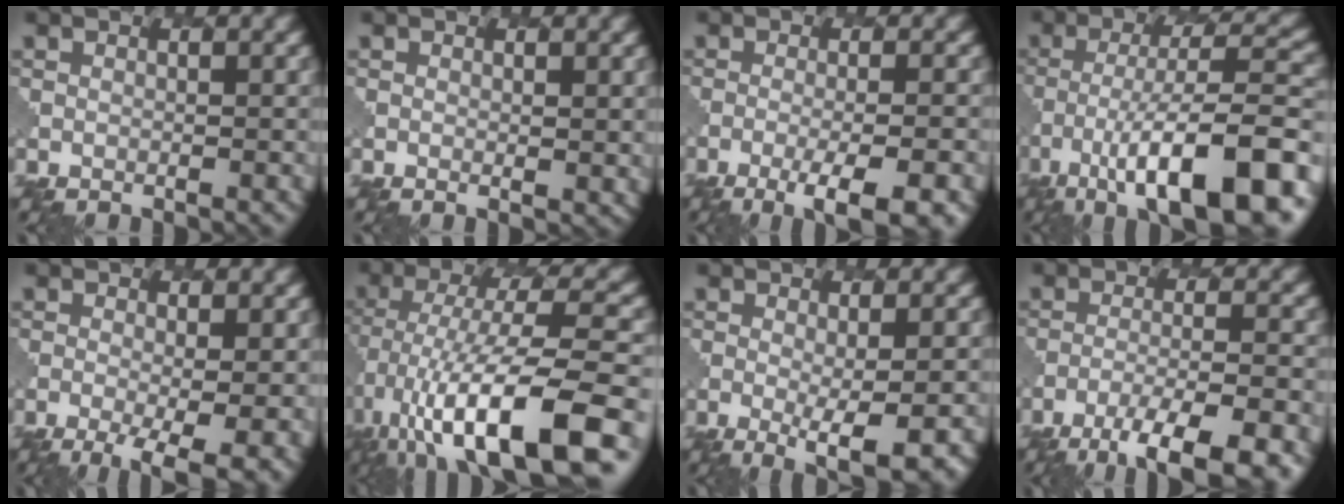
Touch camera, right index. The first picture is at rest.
{"total": 1.2, "force": [0.3, 0.4, 1.1], "torque": [-0.017, -0.006, 0.006]}
{"total": 6.1, "force": [-3.3, 1.5, 4.9], "torque": [-0.071, -0.004, -0.047]}
{"total": 13.7, "force": [-7.4, 3.7, 10.9], "torque": [-0.180, 0.005, -0.119]}
{"total": 7.4, "force": [-2.7, 2.6, 6.3], "torque": [-0.090, -0.014, -0.028]}
{"total": 13.0, "force": [-5.1, 4.3, 11.2], "torque": [-0.207, 0.010, -0.081]}
{"total": 5.0, "force": [-1.3, 1.1, 4.7], "torque": [-0.070, -0.012, -0.016]}
{"total": 9.1, "force": [-6.2, 1.9, 6.4], "torque": [-0.100, -0.004, -0.095]}